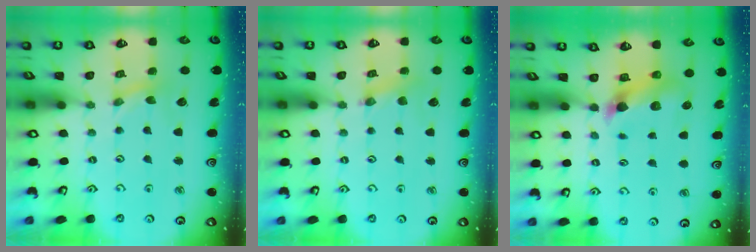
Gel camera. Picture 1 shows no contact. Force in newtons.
{"total": 2.5, "press": 2.5, "slide": 0.3}
{"total": 7.2, "press": 7.2, "slide": 0.6}